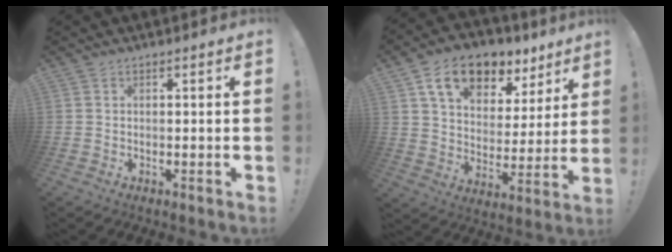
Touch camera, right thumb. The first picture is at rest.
{"total": 15.3, "force": [9.6, 9.0, 7.8], "torque": [-0.128, -0.050, 0.176]}